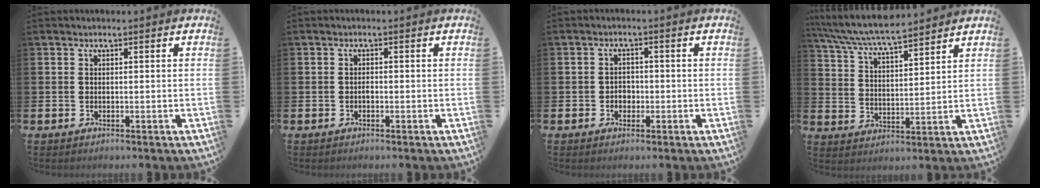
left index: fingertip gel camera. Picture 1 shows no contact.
{"total": 0.7, "force": [-0.4, 0.4, 0.4], "torque": [-0.016, 0.003, -0.006]}
{"total": 2.0, "force": [-0.6, 1.7, 0.8], "torque": [-0.009, 0.002, -0.017]}
{"total": 6.9, "force": [6.6, 0.6, 2.1], "torque": [-0.071, -0.032, 0.117]}